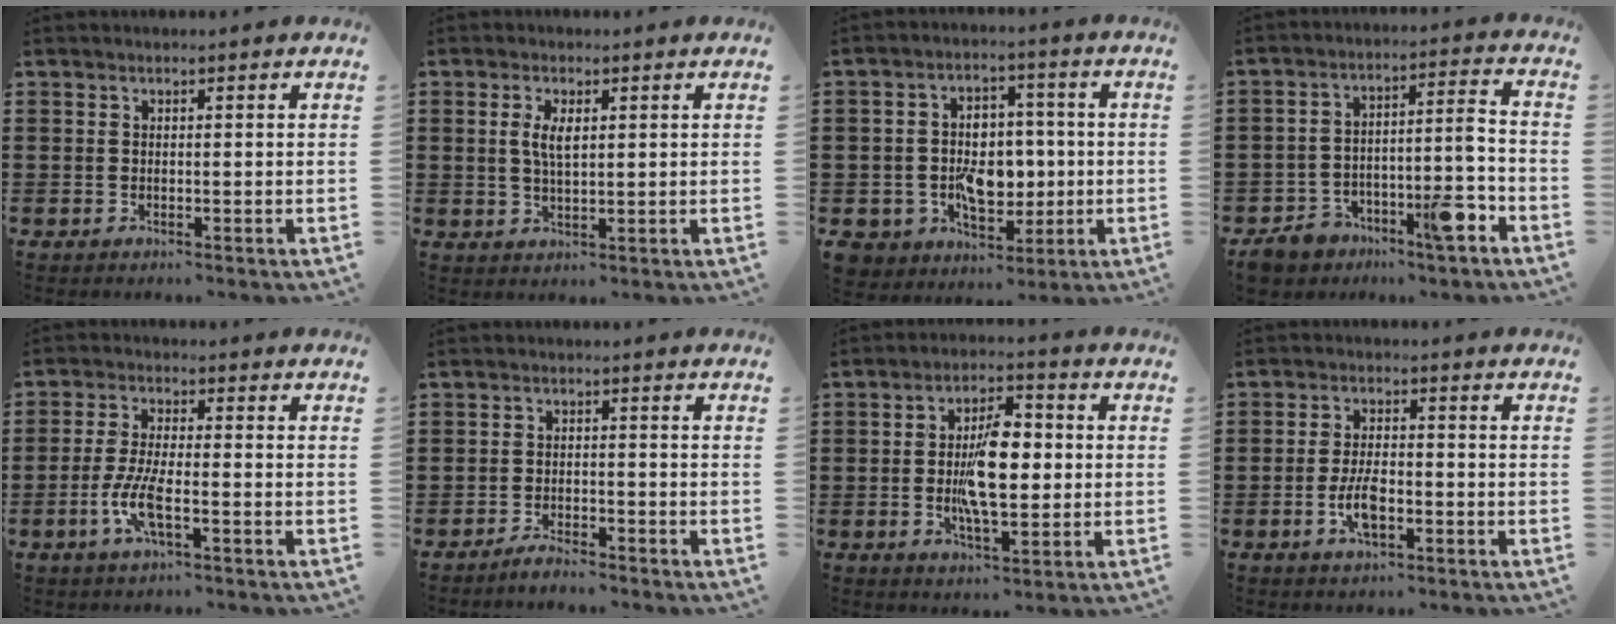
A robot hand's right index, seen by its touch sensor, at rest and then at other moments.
{"total": 3.6, "force": [0.8, 1.3, 3.2], "torque": [-0.066, 0.005, 0.012]}
{"total": 8.6, "force": [-1.2, 7.0, 4.8], "torque": [-0.104, 0.013, -0.013]}
{"total": 10.9, "force": [-6.4, 3.6, 8.1], "torque": [-0.130, 0.025, -0.113]}
{"total": 6.0, "force": [-2.2, 1.6, 5.3], "torque": [-0.122, -0.011, -0.047]}
{"total": 2.5, "force": [-2.5, 0.1, 0.3], "torque": [-0.010, 0.001, -0.049]}
{"total": 9.6, "force": [-0.3, 3.9, 8.8], "torque": [-0.170, 0.001, -0.012]}
{"total": 5.2, "force": [-1.6, 2.2, 4.4], "torque": [-0.103, -0.002, -0.036]}